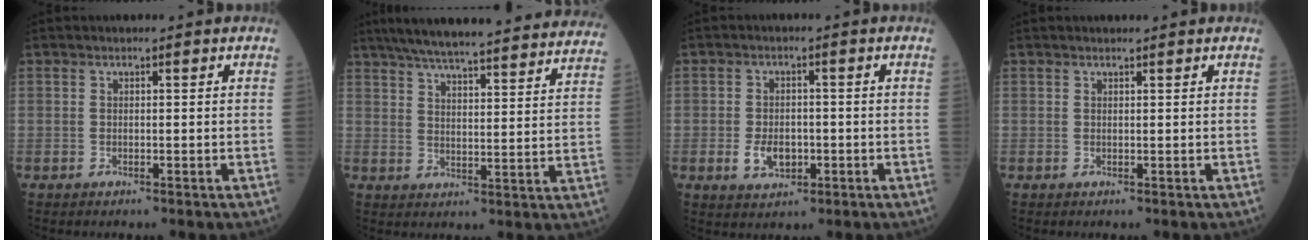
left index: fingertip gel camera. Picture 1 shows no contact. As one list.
[{"total": 31.4, "force": [28.3, 3.5, 13.3], "torque": [-0.209, -0.032, 0.353]}, {"total": 4.3, "force": [-1.3, 2.8, 2.9], "torque": [-0.059, -0.003, -0.016]}, {"total": 1.2, "force": [1.1, 0.1, 0.2], "torque": [-0.006, 0.007, 0.018]}]